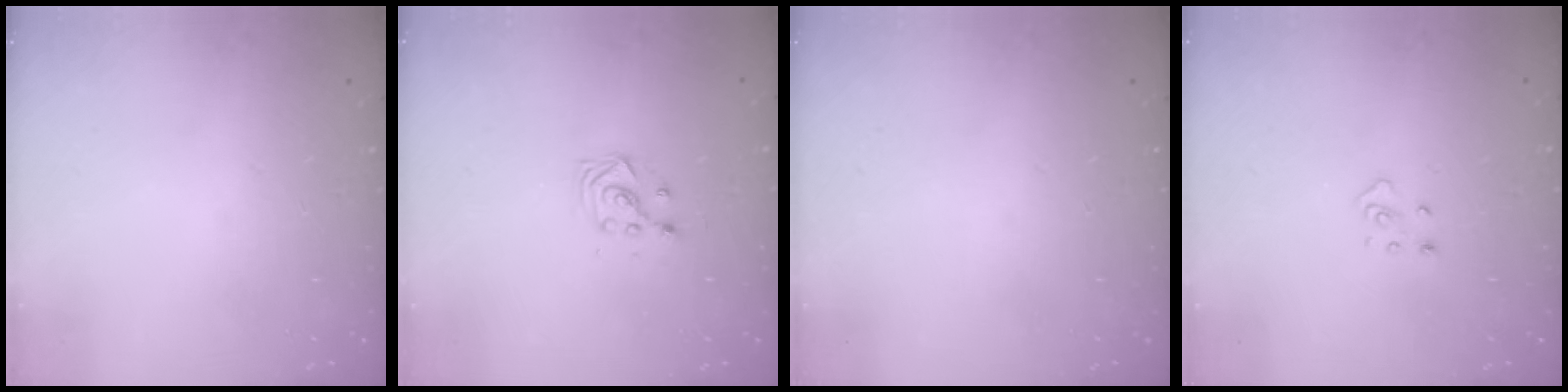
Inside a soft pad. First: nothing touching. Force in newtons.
{"total": 2.9, "press": 2.9, "slide": 0.4}
{"total": 0.0}
{"total": 3.3, "press": 3.3, "slide": 0.3}